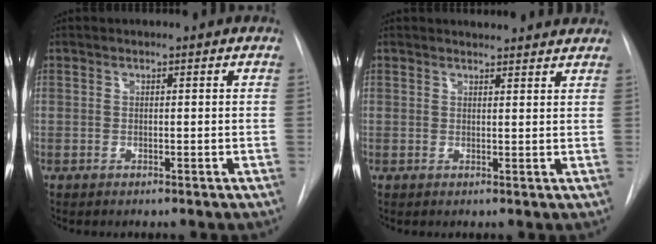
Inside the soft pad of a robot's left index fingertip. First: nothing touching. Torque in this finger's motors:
{"motor_torque": [0.07, 0.00, -0.09, 0.00]}